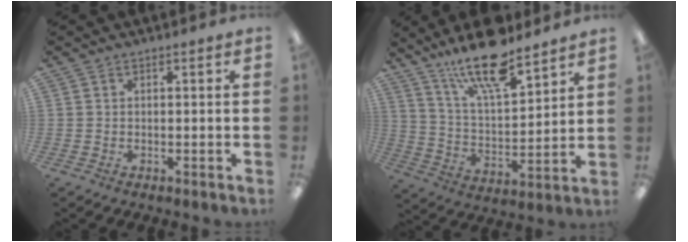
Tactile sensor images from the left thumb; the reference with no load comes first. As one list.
[{"total": 17.0, "force": [13.0, 4.8, 9.8], "torque": [-0.181, -0.070, 0.221]}]